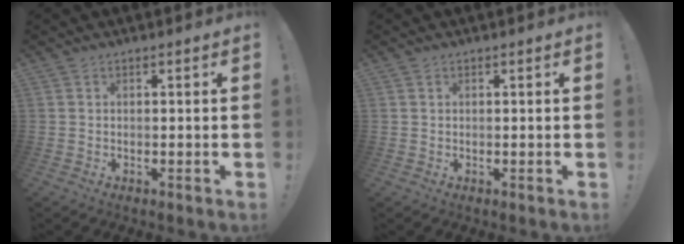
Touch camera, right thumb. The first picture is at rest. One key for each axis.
{"total": 0.6, "fx": 0.2, "fy": 0.5, "fz": -0.1, "tx": -0.002, "ty": 0.003, "tz": 0.005}